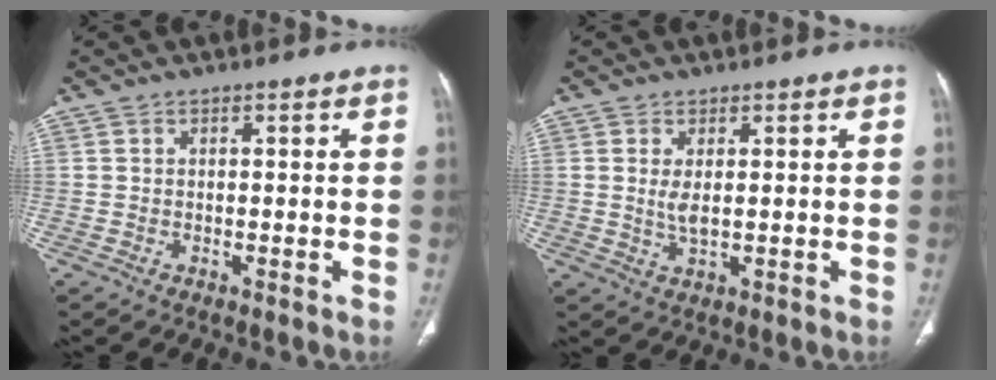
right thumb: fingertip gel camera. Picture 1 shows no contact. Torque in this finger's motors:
{"motor_torque": [-0.47, 0.30, 0.06, 0.73, 0.02]}